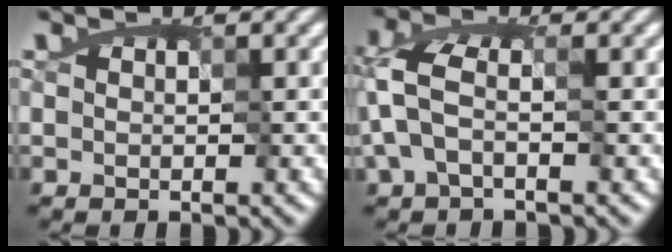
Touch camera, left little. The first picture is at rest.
{"total": 3.5, "force": [-1.9, 1.4, 2.6], "torque": [-0.074, 0.005, -0.037]}